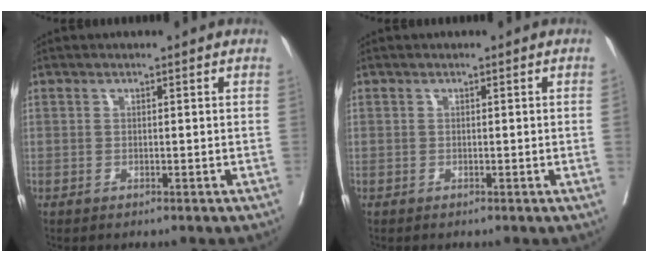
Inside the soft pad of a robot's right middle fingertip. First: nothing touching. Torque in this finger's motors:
{"motor_torque": [0.69, -0.80, -0.14, -0.21]}